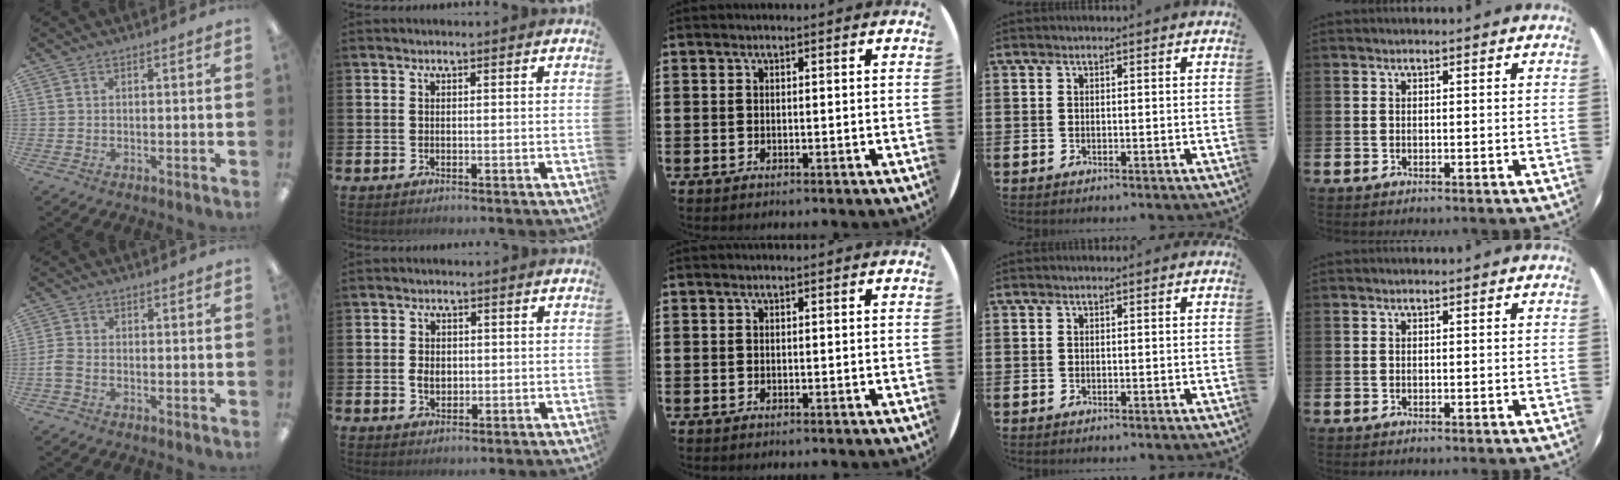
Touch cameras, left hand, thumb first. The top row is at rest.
{"thumb": {"total": 3.0, "force": [-1.2, 1.8, 2.0], "torque": [-0.046, 0.003, -0.024]}, "index": {"total": 2.4, "force": [0.0, 1.9, 1.6], "torque": [-0.011, 0.000, -0.006]}}